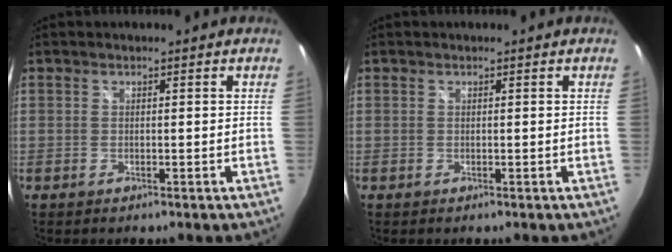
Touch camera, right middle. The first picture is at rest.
{"total": 0.0}